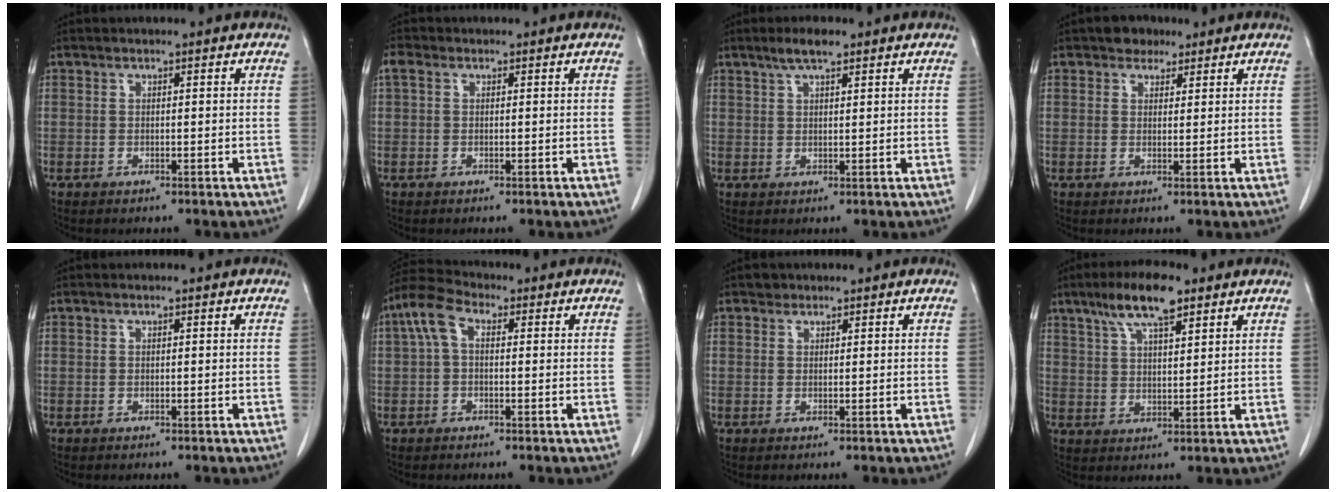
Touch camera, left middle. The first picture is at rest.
{"total": 1.6, "force": [0.6, 1.1, 1.0], "torque": [-0.027, 0.020, 0.012]}
{"total": 3.6, "force": [2.5, 0.7, 2.4], "torque": [-0.049, 0.007, 0.047]}
{"total": 2.3, "force": [1.6, 1.6, 0.4], "torque": [-0.008, 0.005, 0.024]}
{"total": 0.0}
{"total": 5.0, "force": [0.9, 2.5, 4.3], "torque": [-0.093, 0.027, 0.012]}
{"total": 1.0, "force": [0.7, 0.6, 0.0], "torque": [0.003, -0.001, 0.009]}
{"total": 8.9, "force": [5.9, 2.0, 6.3], "torque": [-0.119, 0.013, 0.106]}